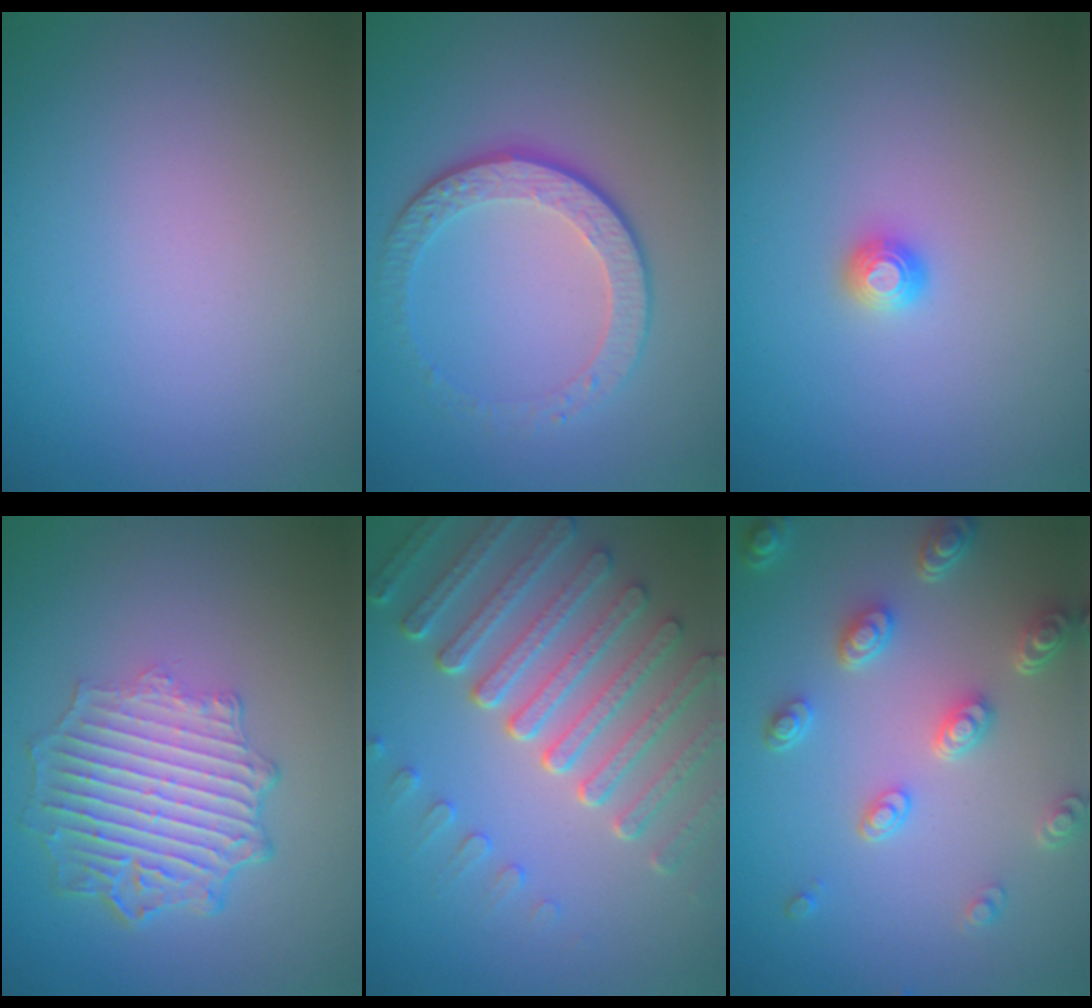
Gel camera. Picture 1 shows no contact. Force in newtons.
{"total": 4.4, "press": 3.0, "slide": 3.2}
{"total": 1.2, "press": 1.2, "slide": 0.1}
{"total": 6.3, "press": 4.7, "slide": 4.2}
{"total": 7.2, "press": 5.4, "slide": 4.8}
{"total": 4.7, "press": 3.8, "slide": 2.9}